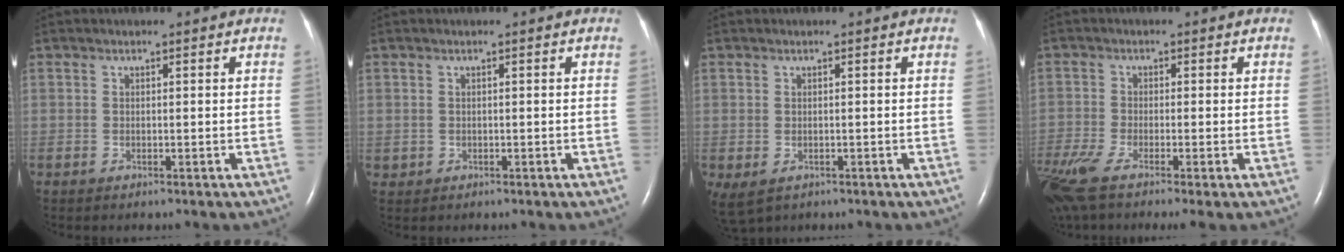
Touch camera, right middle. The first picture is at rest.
{"total": 0.6, "force": [0.0, 0.6, 0.1], "torque": [0.003, 0.004, 0.002]}
{"total": 3.6, "force": [-1.5, 2.4, 2.1], "torque": [-0.039, -0.009, -0.014]}
{"total": 9.0, "force": [-5.9, 1.5, 6.6], "torque": [-0.146, -0.022, -0.112]}